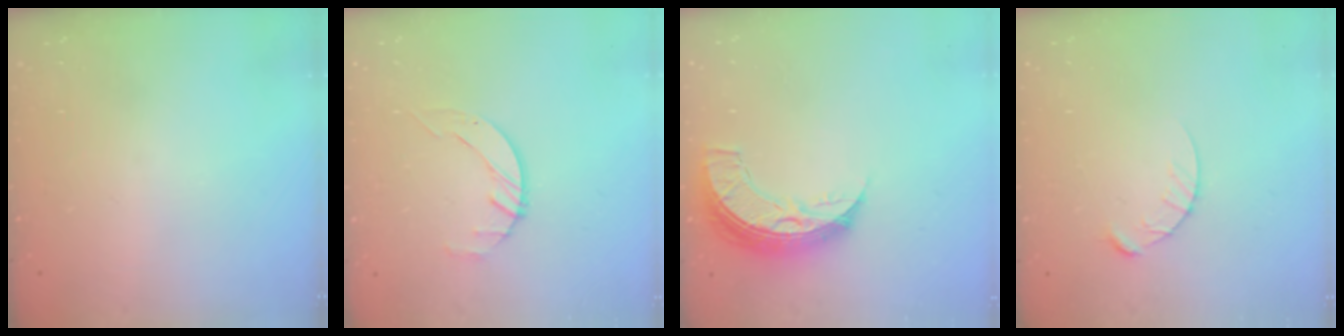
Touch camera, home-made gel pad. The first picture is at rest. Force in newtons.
{"total": 2.1, "press": 2.0, "slide": 0.3}
{"total": 9.8, "press": 9.8, "slide": 0.8}
{"total": 5.7, "press": 5.7, "slide": 0.5}